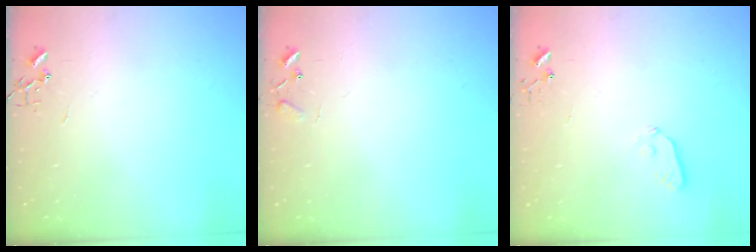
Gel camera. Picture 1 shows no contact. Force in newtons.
{"total": 5.8, "press": 5.8, "slide": 0.5}
{"total": 4.2, "press": 4.2, "slide": 0.5}